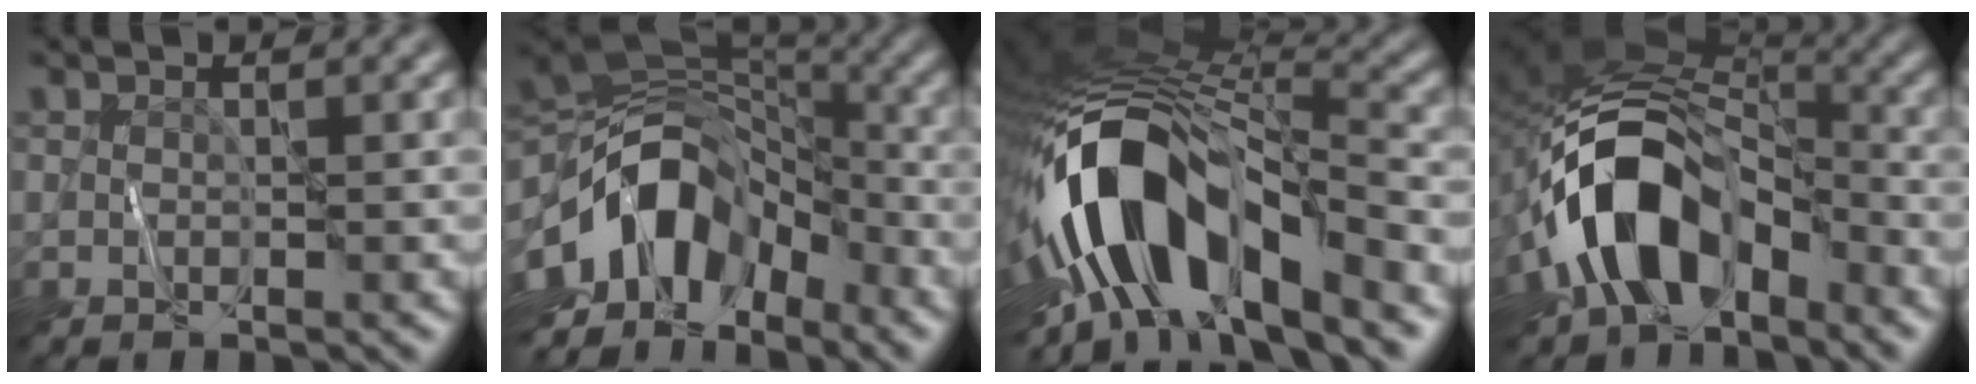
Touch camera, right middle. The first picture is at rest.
{"total": 11.4, "force": [-4.4, 7.2, 7.7], "torque": [-0.133, 0.015, -0.095]}
{"total": 14.6, "force": [-4.5, 6.5, 12.3], "torque": [-0.219, 0.010, -0.082]}
{"total": 10.2, "force": [-4.8, 6.5, 6.2], "torque": [-0.101, 0.006, -0.092]}